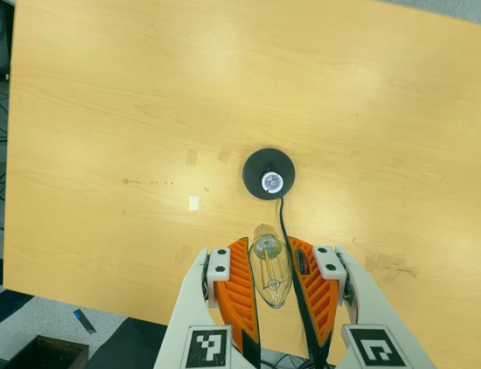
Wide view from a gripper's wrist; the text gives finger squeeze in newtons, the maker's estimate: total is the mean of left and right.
{"total": 9.9, "left": 9.5, "right": 10.2}